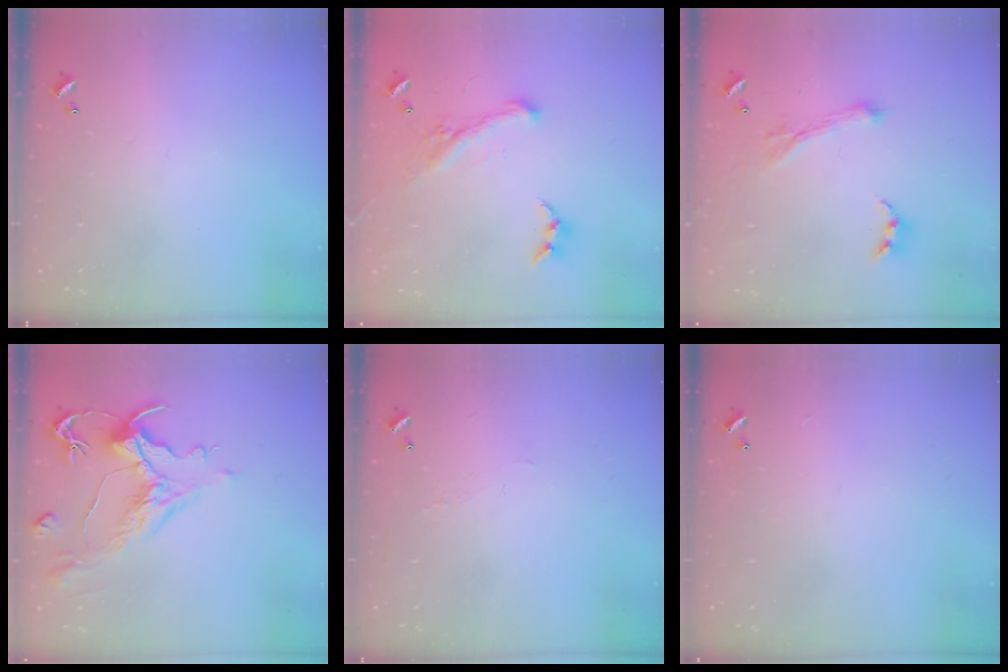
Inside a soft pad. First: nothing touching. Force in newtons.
{"total": 1.9, "press": 1.3, "slide": 1.4}
{"total": 1.1, "press": 0.6, "slide": 0.9}
{"total": 1.5, "press": 0.5, "slide": 1.4}
{"total": 0.9, "press": 0.7, "slide": 0.6}
{"total": 2.6, "press": 2.6, "slide": 0.3}